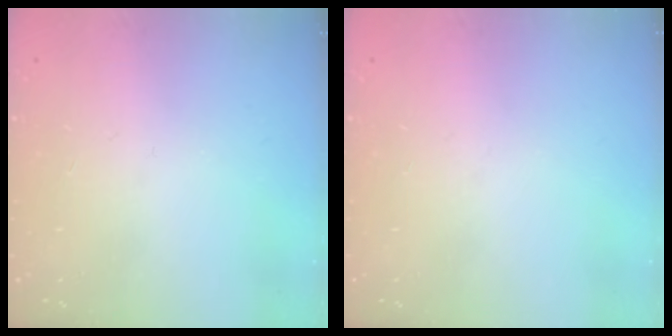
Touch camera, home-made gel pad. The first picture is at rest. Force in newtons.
{"total": 0.0}